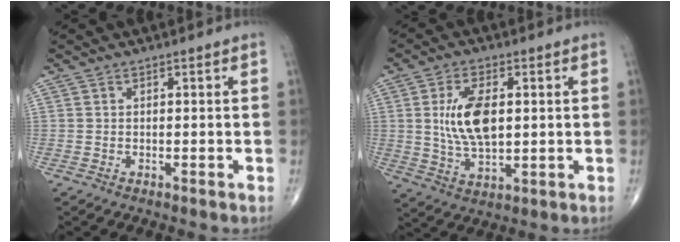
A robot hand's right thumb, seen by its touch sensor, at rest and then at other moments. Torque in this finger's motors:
{"motor_torque": [0.16, 0.18, 0.33, 0.20, 0.23]}